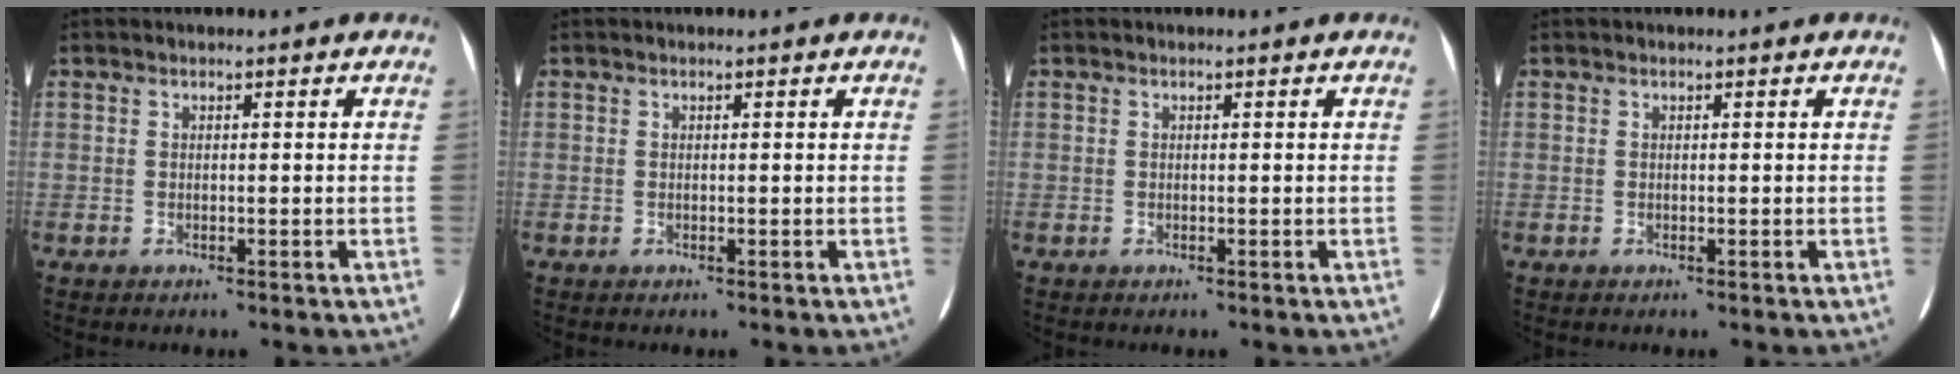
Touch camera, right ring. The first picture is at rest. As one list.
[{"total": 0.0}, {"total": 0.0}, {"total": 0.0}]